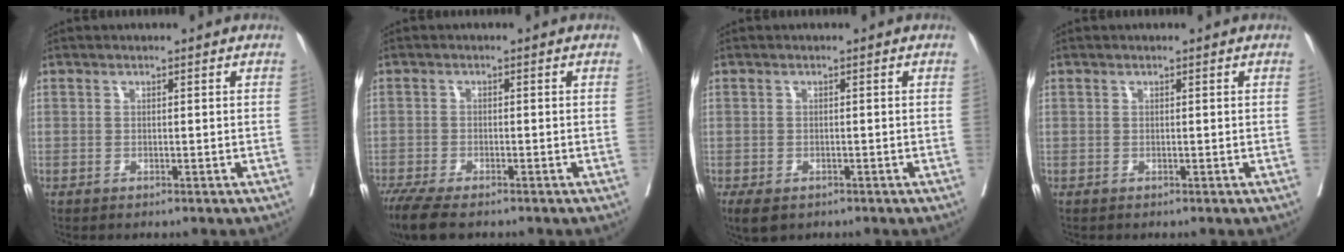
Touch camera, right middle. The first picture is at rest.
{"total": 7.0, "force": [-5.5, 1.8, 4.1], "torque": [-0.072, -0.016, -0.090]}
{"total": 3.9, "force": [-2.6, 2.2, 1.9], "torque": [-0.033, -0.008, -0.038]}
{"total": 0.0}